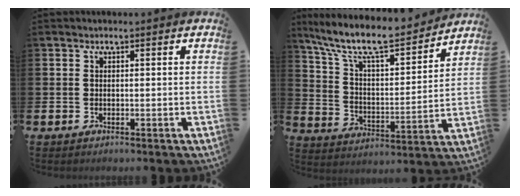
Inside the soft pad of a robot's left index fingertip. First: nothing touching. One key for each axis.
{"total": 10.6, "fx": 9.4, "fy": 2.1, "fz": 4.5, "tx": -0.125, "ty": -0.061, "tz": 0.159}